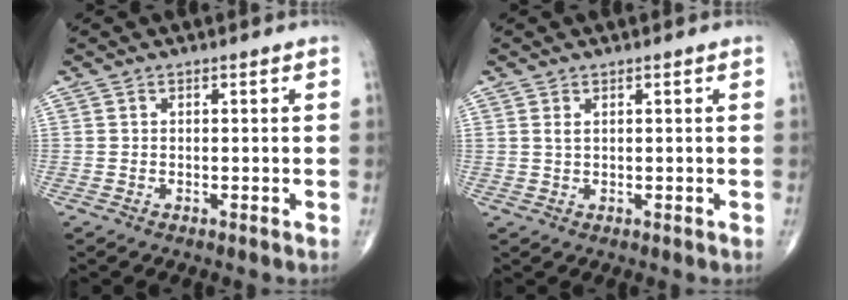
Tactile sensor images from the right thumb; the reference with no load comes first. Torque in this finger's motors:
{"motor_torque": [-0.50, 0.05, 0.05, -0.02, 0.01]}